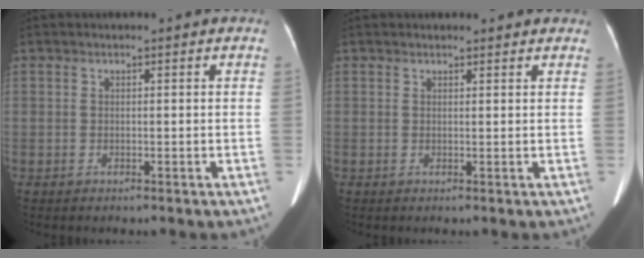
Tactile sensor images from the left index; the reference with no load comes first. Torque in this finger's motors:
{"motor_torque": [1.14, -1.00, 0.02, 0.02]}